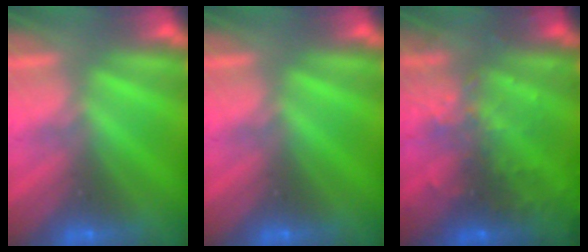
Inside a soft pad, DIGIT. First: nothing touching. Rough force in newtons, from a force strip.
{"total": 0.0}
{"total": 6.9}